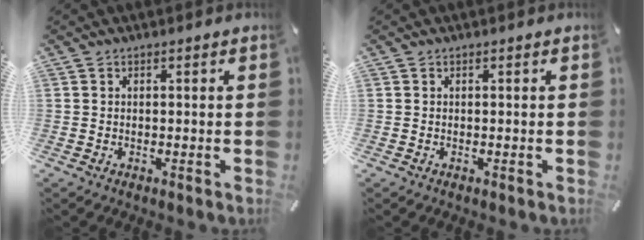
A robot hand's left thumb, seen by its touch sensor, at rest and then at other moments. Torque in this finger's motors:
{"motor_torque": [-0.23, -0.20, 0.02, 0.00, -0.01]}